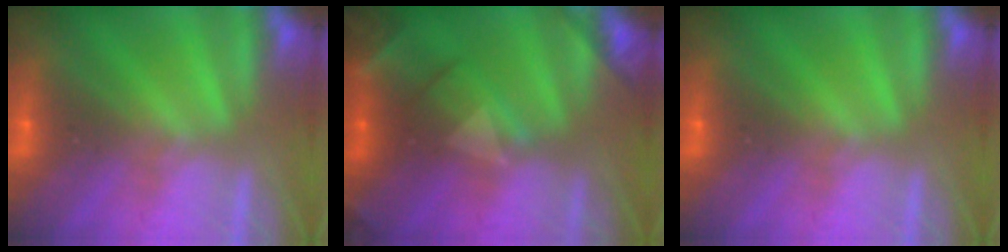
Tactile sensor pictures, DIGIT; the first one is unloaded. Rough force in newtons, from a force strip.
{"total": 2.6}
{"total": 0.0}